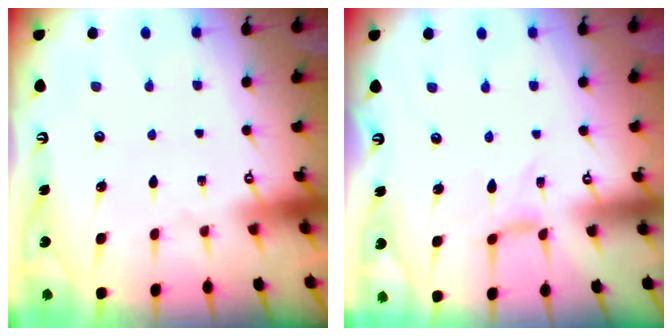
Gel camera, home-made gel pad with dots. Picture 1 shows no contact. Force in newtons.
{"total": 0.0}